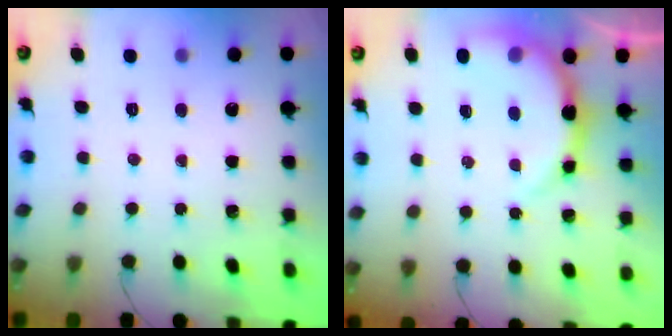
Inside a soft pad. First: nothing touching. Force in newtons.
{"total": 9.3, "press": 9.1, "slide": 2.0}